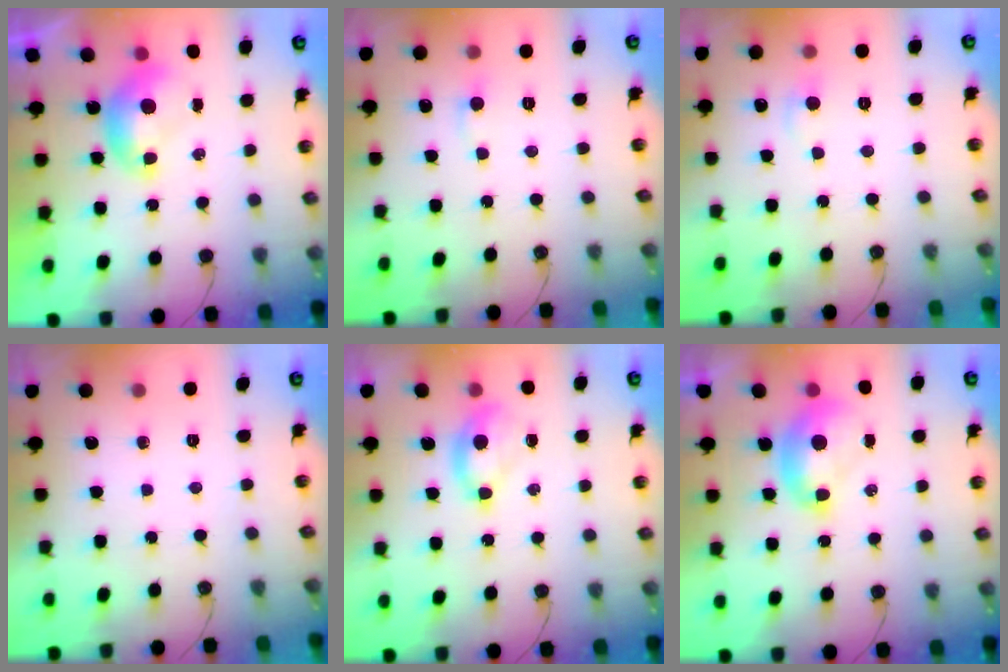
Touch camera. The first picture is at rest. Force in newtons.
{"total": 0.6, "press": 0.1, "slide": 0.6}
{"total": 1.2, "press": 0.8, "slide": 0.8}
{"total": 0.0}
{"total": 2.1, "press": 2.0, "slide": 0.7}
{"total": 2.0, "press": 2.0, "slide": 0.4}